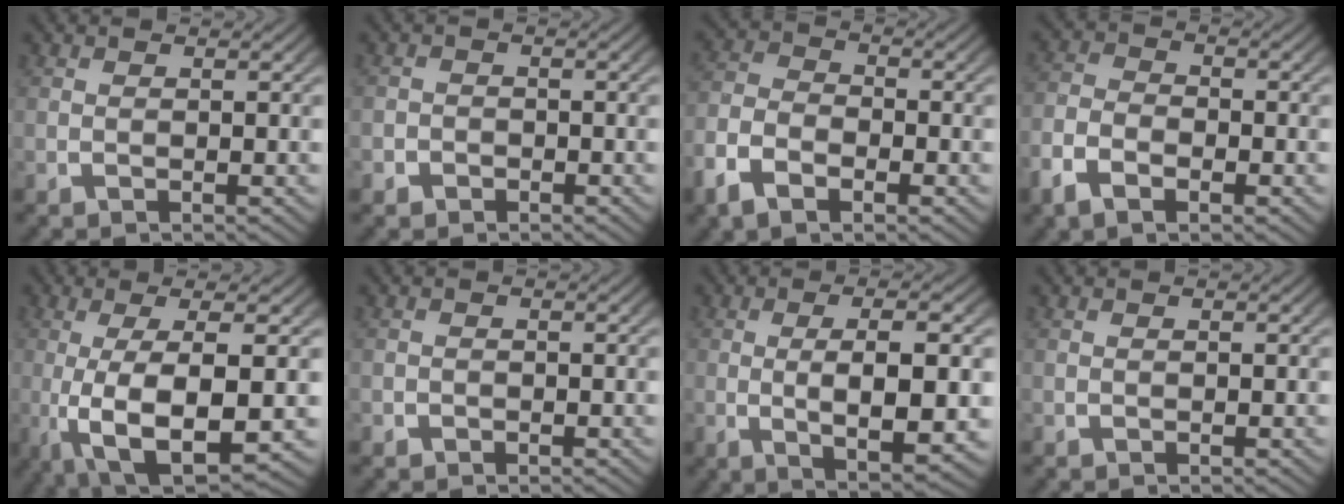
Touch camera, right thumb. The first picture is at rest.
{"total": 1.6, "force": [-1.0, 1.3, 0.0], "torque": [0.006, -0.004, -0.021]}
{"total": 4.4, "force": [-1.9, 3.0, 2.7], "torque": [-0.063, -0.007, -0.037]}
{"total": 3.6, "force": [-1.7, 2.3, 2.1], "torque": [-0.045, -0.006, -0.035]}
{"total": 10.2, "force": [-2.1, 4.9, 8.7], "torque": [-0.219, -0.045, -0.004]}
{"total": 0.6, "force": [-0.4, 0.5, 0.0], "torque": [-0.001, -0.003, -0.009]}
{"total": 7.4, "force": [-0.6, 2.5, 6.9], "torque": [-0.138, -0.020, 0.006]}
{"total": 0.0}